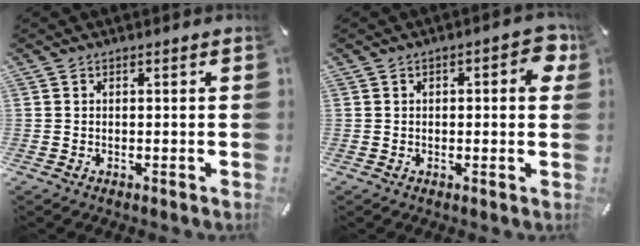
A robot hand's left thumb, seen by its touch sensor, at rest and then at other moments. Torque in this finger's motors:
{"motor_torque": [0.08, 0.07, 0.09, 0.10, -0.02]}